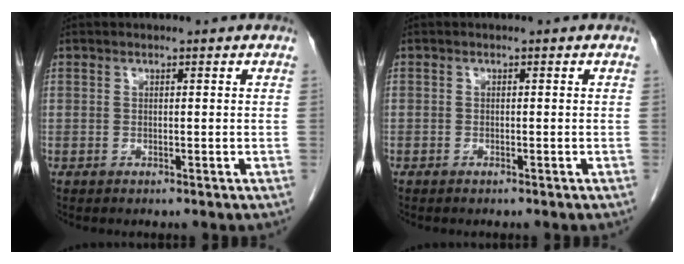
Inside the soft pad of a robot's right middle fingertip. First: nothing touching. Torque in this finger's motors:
{"motor_torque": [0.12, -0.03, -0.29, -0.21]}